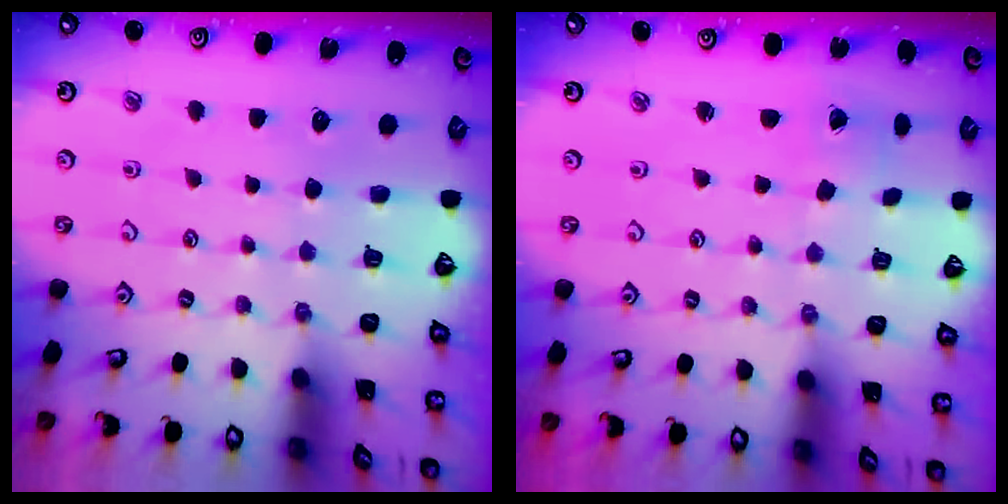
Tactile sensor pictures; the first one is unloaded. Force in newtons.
{"total": 1.5, "press": 1.5, "slide": 0.1}